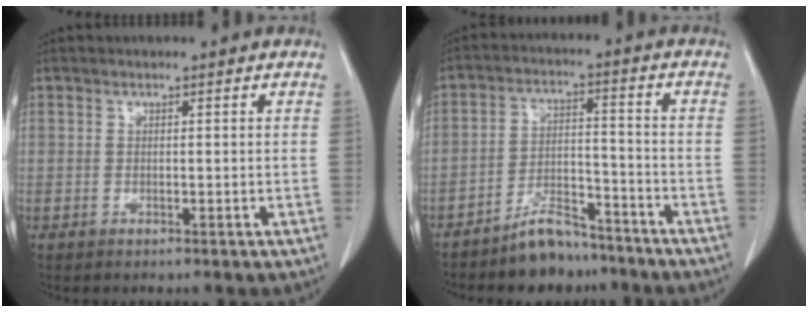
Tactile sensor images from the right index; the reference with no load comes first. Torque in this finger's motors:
{"motor_torque": [0.59, -0.58, 0.21, 0.03]}